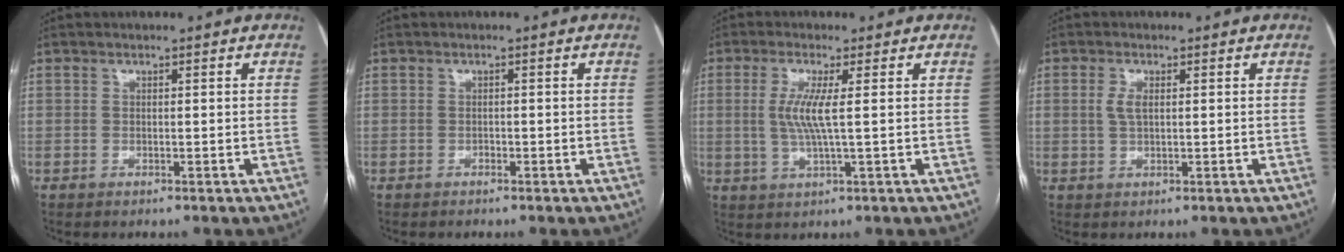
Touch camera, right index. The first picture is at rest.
{"total": 0.6, "force": [-0.5, 0.4, 0.1], "torque": [-0.004, 0.002, -0.009]}
{"total": 5.0, "force": [0.7, -0.2, 5.0], "torque": [-0.112, -0.008, 0.015]}
{"total": 2.4, "force": [0.5, 1.0, 2.2], "torque": [-0.048, 0.001, 0.012]}